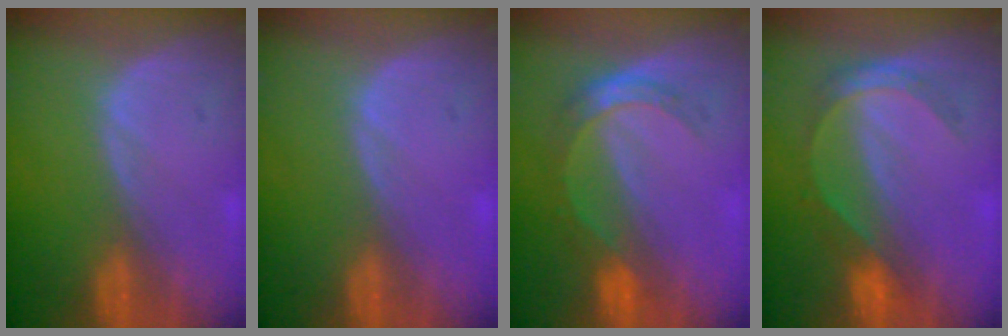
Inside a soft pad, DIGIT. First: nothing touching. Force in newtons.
{"total": 0.5, "press": 0.1, "slide": 0.5}
{"total": 5.3, "press": 4.8, "slide": 2.2}
{"total": 4.7, "press": 4.7, "slide": 0.7}